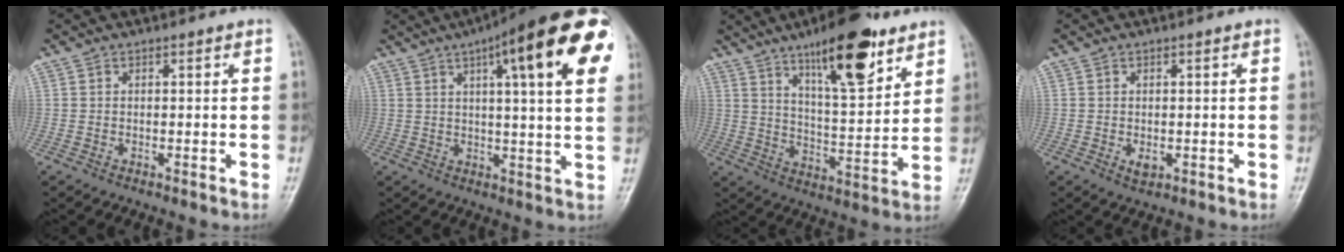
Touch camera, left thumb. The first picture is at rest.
{"total": 21.1, "force": [8.4, 4.6, 18.7], "torque": [-0.248, 0.002, 0.106]}
{"total": 16.6, "force": [10.3, 5.0, 12.1], "torque": [-0.158, -0.057, 0.167]}
{"total": 1.5, "force": [-0.4, 1.1, 1.0], "torque": [-0.013, -0.003, -0.001]}